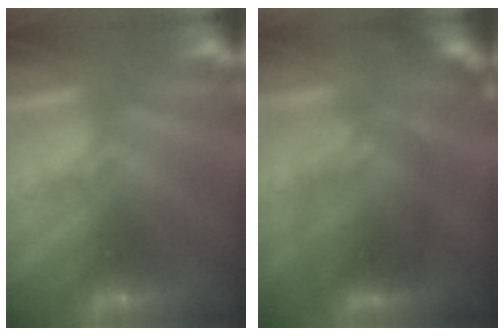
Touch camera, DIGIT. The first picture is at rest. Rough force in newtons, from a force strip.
{"total": 2.7}